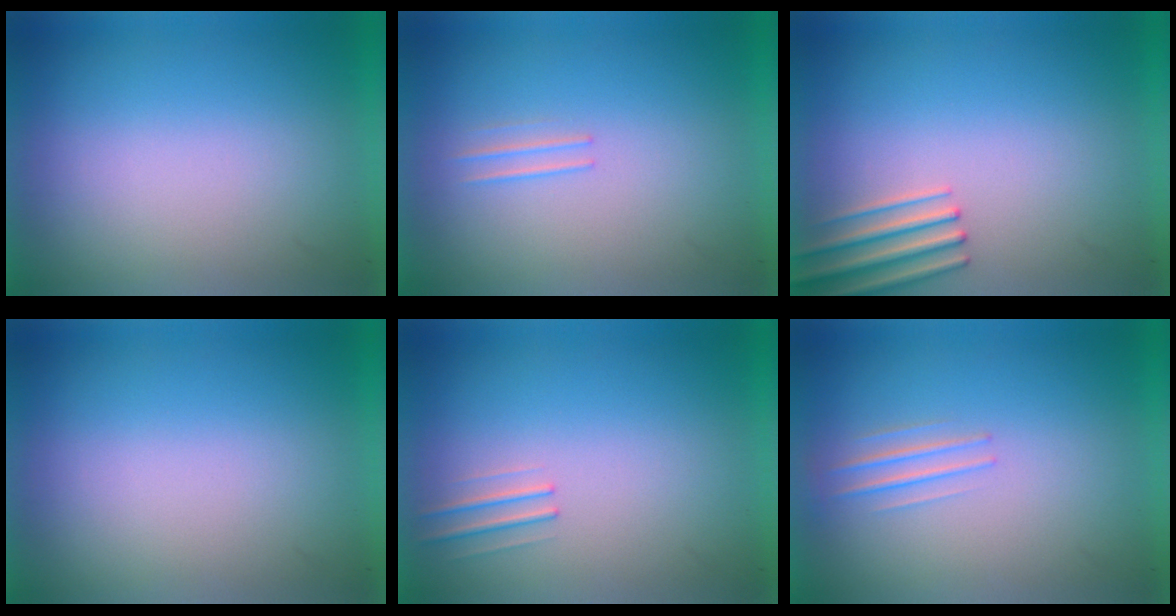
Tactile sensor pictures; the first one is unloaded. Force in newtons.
{"total": 1.2}
{"total": 2.5}
{"total": 0.0}
{"total": 1.0}
{"total": 1.3}